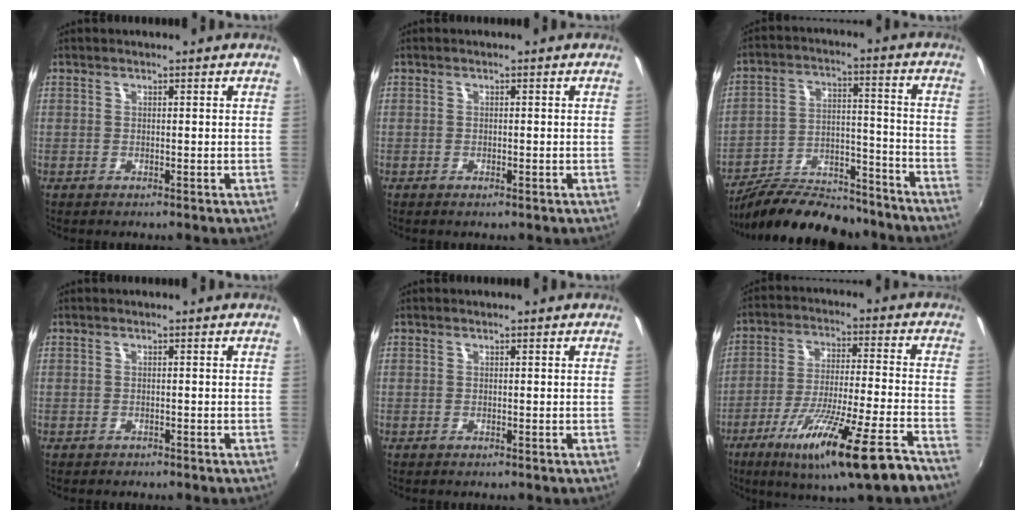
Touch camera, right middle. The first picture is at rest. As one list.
[{"total": 0.8, "force": [-0.5, 0.4, 0.4], "torque": [-0.008, -0.003, -0.009]}, {"total": 20.0, "force": [-16.9, 7.0, 8.2], "torque": [-0.156, 0.017, -0.246]}, {"total": 1.0, "force": [-0.9, 0.5, 0.1], "torque": [-0.007, -0.001, -0.012]}, {"total": 0.0}, {"total": 19.0, "force": [-12.3, 0.6, 14.5], "torque": [-0.259, -0.062, -0.197]}]